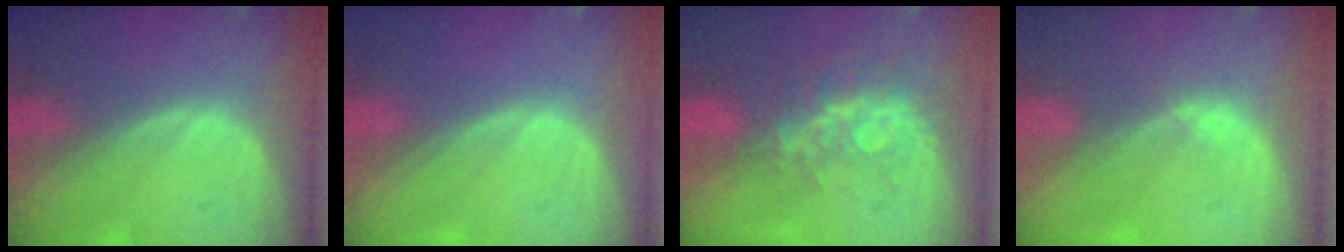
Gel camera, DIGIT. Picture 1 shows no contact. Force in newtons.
{"total": 0.0}
{"total": 8.4, "press": 6.9, "slide": 4.8}
{"total": 1.3, "press": 1.1, "slide": 0.8}